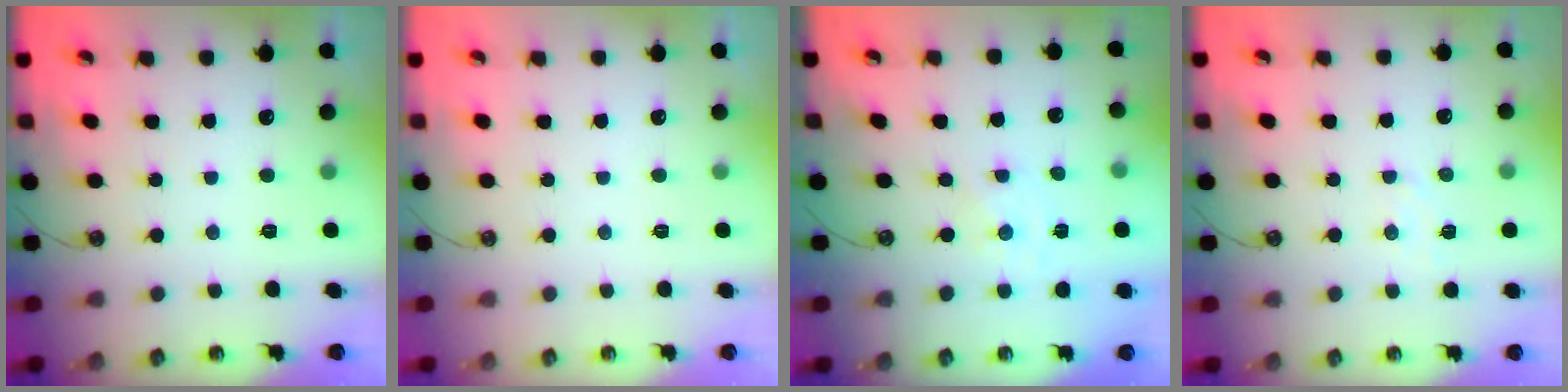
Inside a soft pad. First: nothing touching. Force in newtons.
{"total": 0.0}
{"total": 0.0}
{"total": 4.9, "press": 4.8, "slide": 0.7}